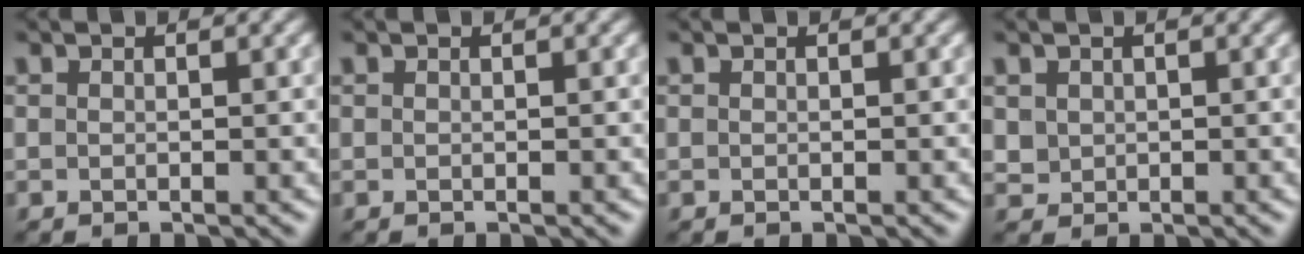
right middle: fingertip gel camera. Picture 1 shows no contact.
{"total": 0.0}
{"total": 0.0}
{"total": 1.2, "force": [0.4, 1.1, 0.3], "torque": [-0.008, -0.005, 0.012]}